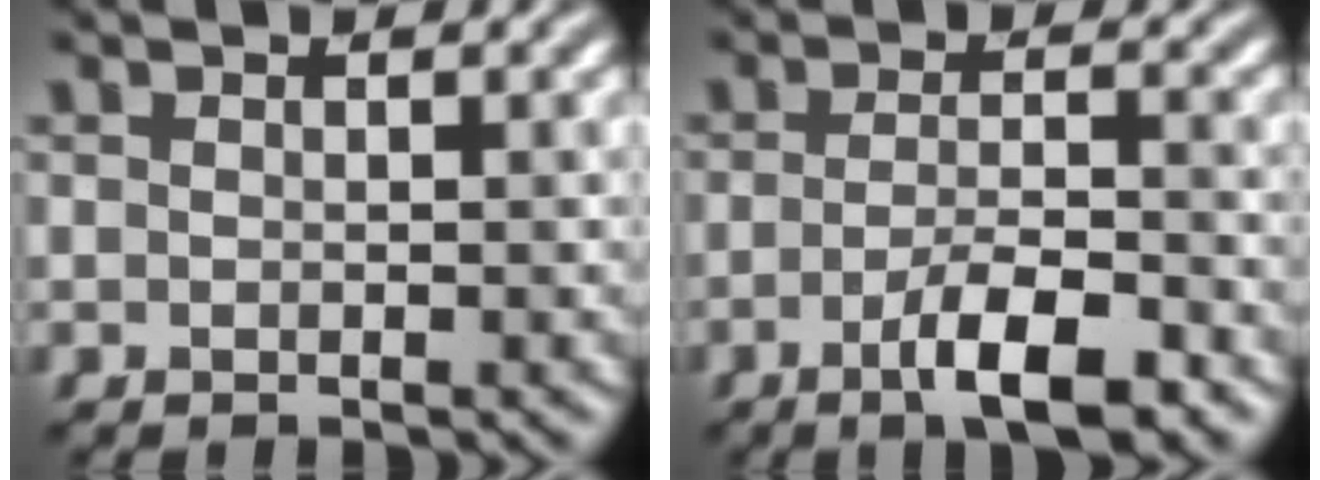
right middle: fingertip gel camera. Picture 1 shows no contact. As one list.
[{"total": 5.1, "force": [-2.6, 1.2, 4.2], "torque": [-0.073, -0.002, -0.046]}]